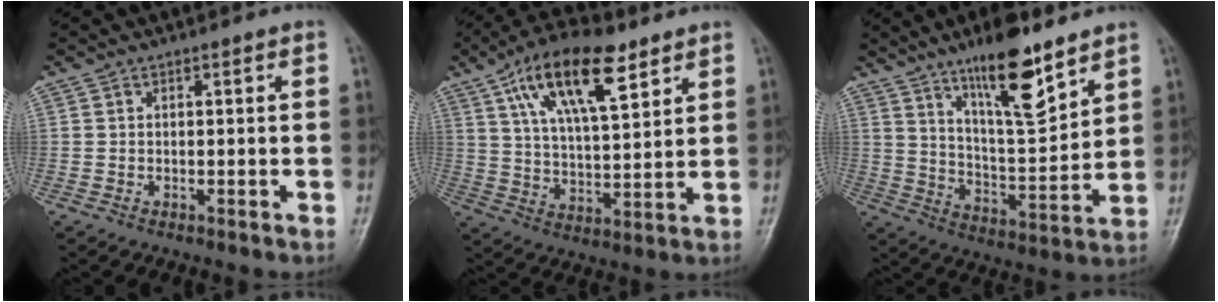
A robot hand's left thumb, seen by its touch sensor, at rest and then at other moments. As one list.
[{"total": 16.8, "force": [8.8, 6.7, 12.6], "torque": [-0.191, -0.022, 0.156]}, {"total": 15.0, "force": [10.1, 3.9, 10.4], "torque": [-0.151, -0.064, 0.179]}]